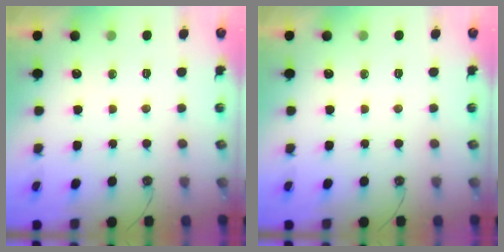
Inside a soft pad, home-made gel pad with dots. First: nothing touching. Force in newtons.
{"total": 0.0}